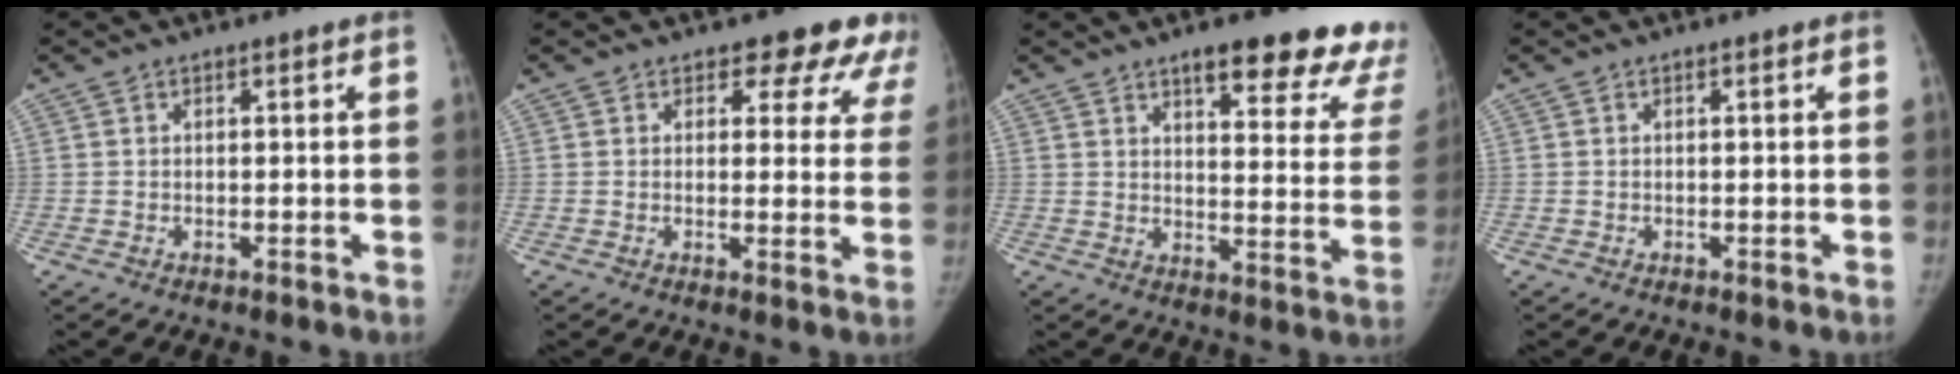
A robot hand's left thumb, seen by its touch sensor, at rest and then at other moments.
{"total": 9.4, "force": [7.3, 5.1, 3.1], "torque": [0.021, -0.031, 0.059]}
{"total": 20.9, "force": [15.9, 6.0, 12.2], "torque": [-0.107, -0.078, 0.182]}
{"total": 0.0}